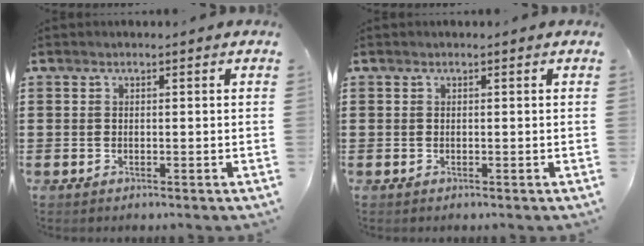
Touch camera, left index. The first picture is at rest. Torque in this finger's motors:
{"motor_torque": [0.00, 0.00, 0.00, 0.00]}